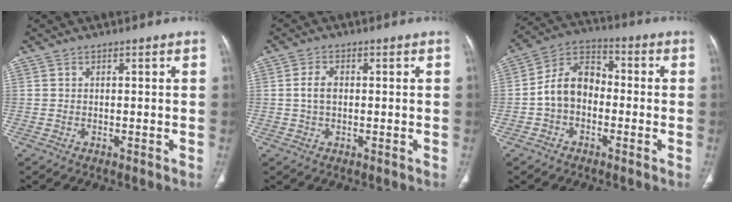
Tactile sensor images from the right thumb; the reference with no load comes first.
{"total": 3.5, "force": [0.2, 2.2, 2.7], "torque": [-0.054, 0.008, 0.002]}
{"total": 10.0, "force": [-1.6, 7.3, 6.6], "torque": [-0.102, 0.037, -0.044]}